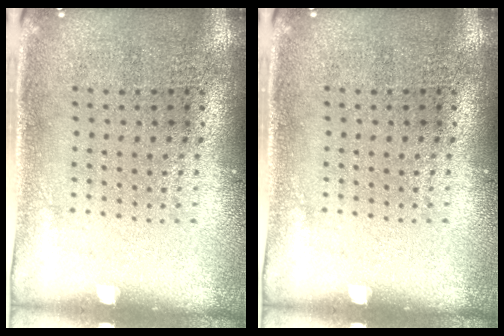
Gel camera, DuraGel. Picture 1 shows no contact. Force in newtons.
{"total": 0.0}